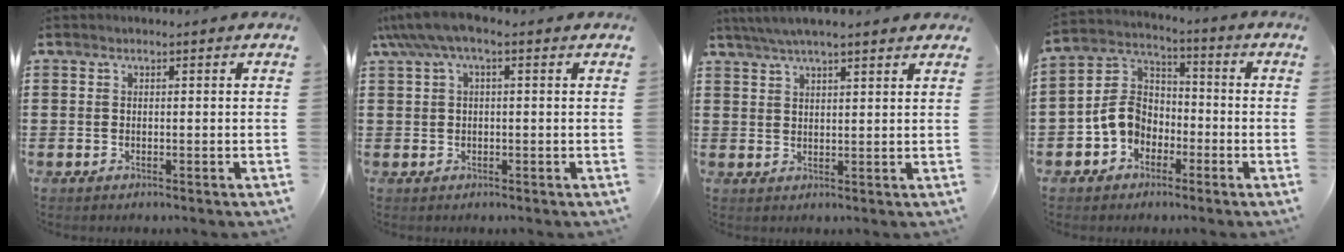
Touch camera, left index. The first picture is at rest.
{"total": 4.0, "force": [1.0, 1.2, 3.7], "torque": [-0.091, -0.003, 0.009]}
{"total": 4.5, "force": [3.7, 0.4, 2.4], "torque": [-0.055, -0.003, 0.068]}
{"total": 7.5, "force": [-2.4, 6.0, 3.7], "torque": [-0.112, 0.010, -0.056]}